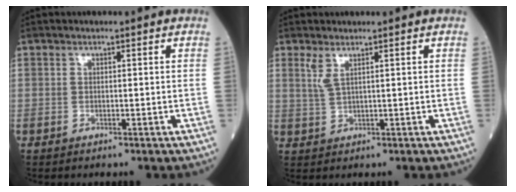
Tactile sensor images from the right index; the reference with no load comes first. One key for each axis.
{"total": 2.0, "fx": 1.2, "fy": 0.1, "fz": 1.6, "tx": -0.047, "ty": 0.002, "tz": 0.031}